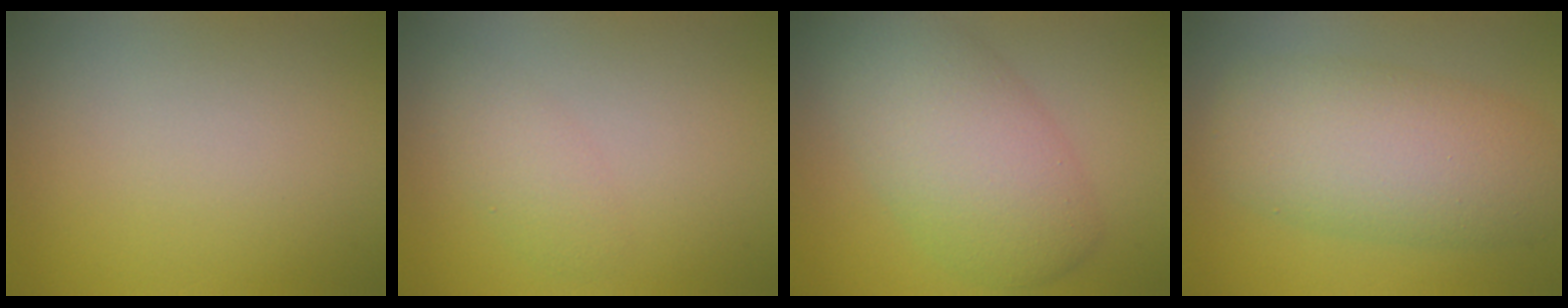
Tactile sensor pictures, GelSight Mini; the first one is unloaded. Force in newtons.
{"total": 2.1, "press": 2.1, "slide": 0.1}
{"total": 7.9, "press": 7.9, "slide": 0.3}
{"total": 8.0, "press": 8.0, "slide": 0.2}